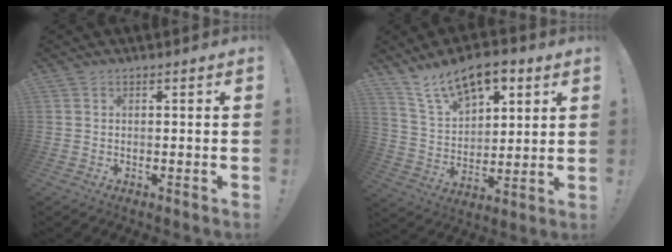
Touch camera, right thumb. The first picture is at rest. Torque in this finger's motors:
{"motor_torque": [0.51, 1.44, 0.24, 0.14, 0.25]}